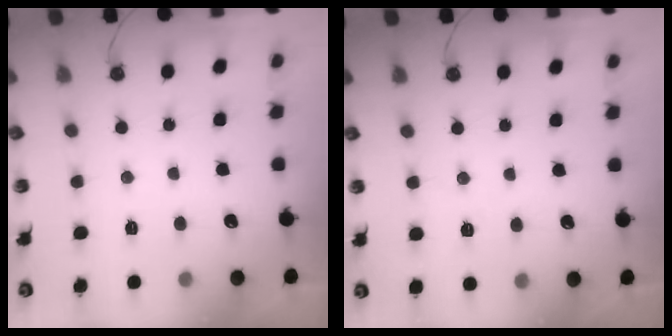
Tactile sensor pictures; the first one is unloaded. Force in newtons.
{"total": 4.8, "press": 4.1, "slide": 2.4}